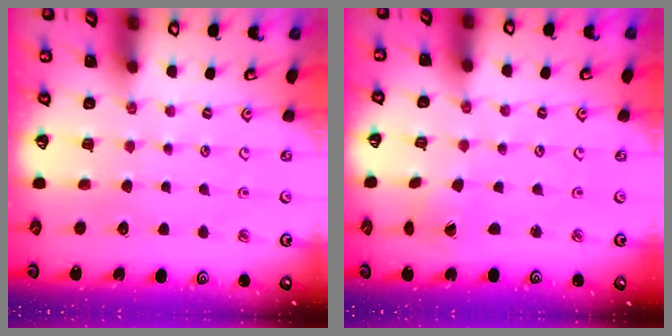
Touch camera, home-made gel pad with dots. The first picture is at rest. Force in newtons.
{"total": 0.0}